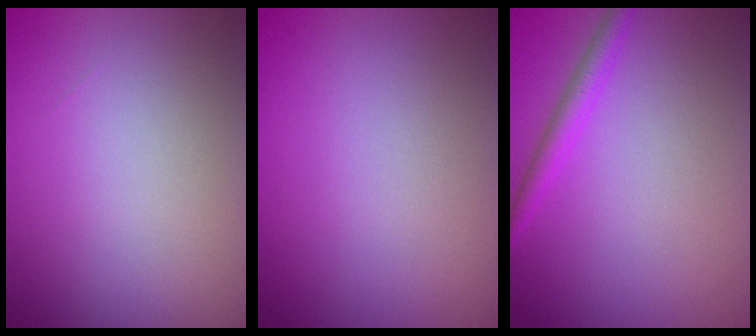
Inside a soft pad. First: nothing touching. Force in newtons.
{"total": 0.0}
{"total": 1.9, "press": 1.9, "slide": 0.2}